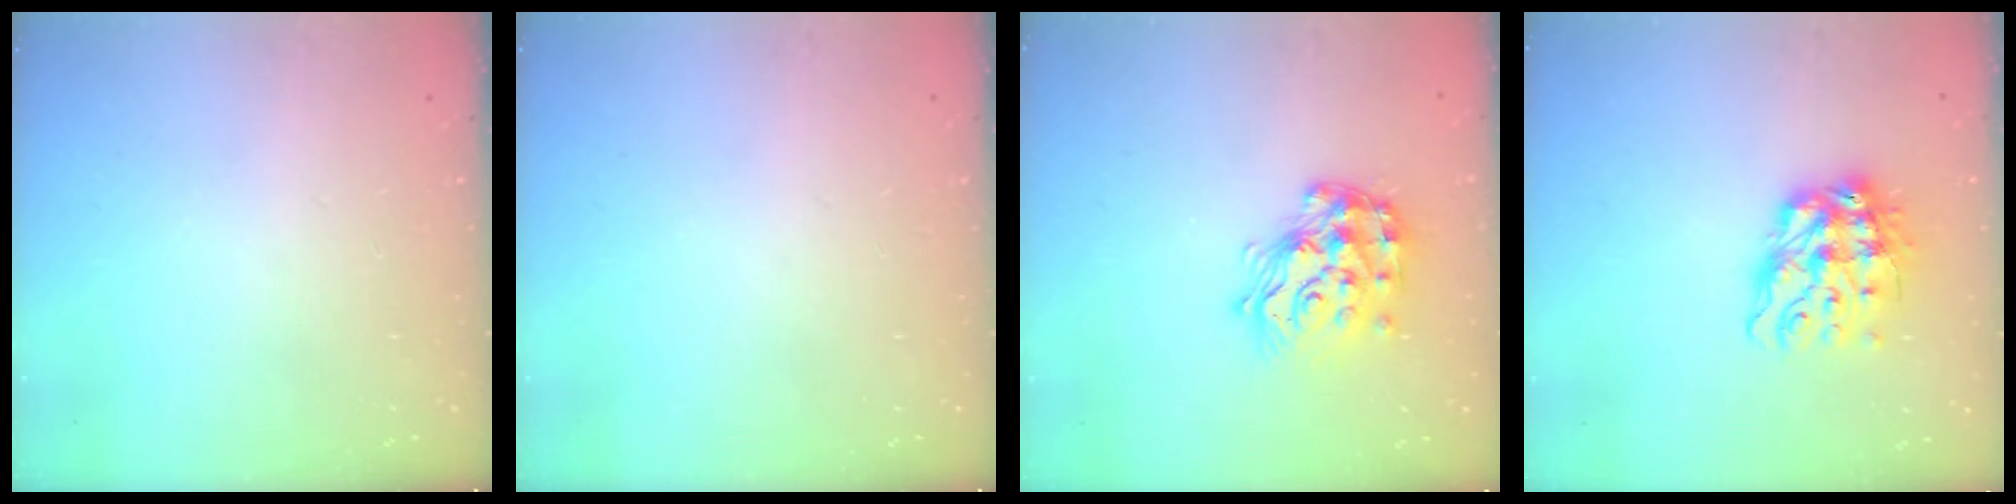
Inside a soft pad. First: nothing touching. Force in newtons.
{"total": 0.0}
{"total": 18.2, "press": 18.1, "slide": 1.2}
{"total": 11.3, "press": 11.2, "slide": 1.2}